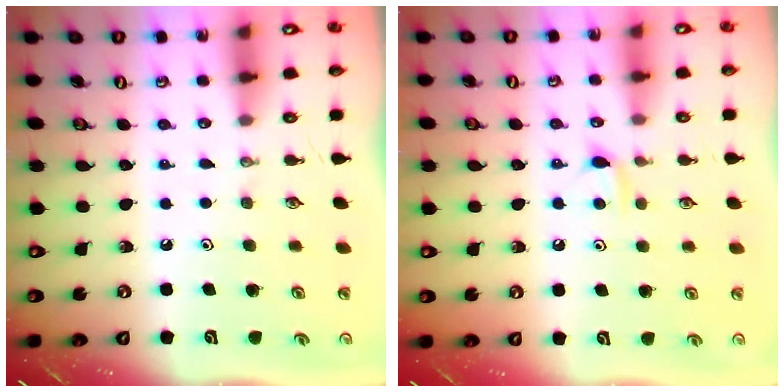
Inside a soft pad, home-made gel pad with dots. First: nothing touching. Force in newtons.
{"total": 4.2, "press": 4.2, "slide": 0.6}